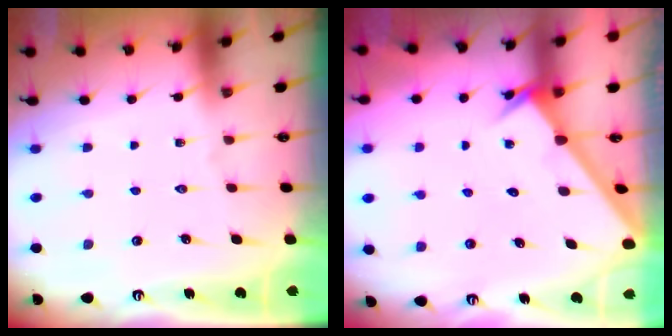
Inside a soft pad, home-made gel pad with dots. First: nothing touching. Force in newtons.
{"total": 2.6, "press": 2.6, "slide": 0.1}